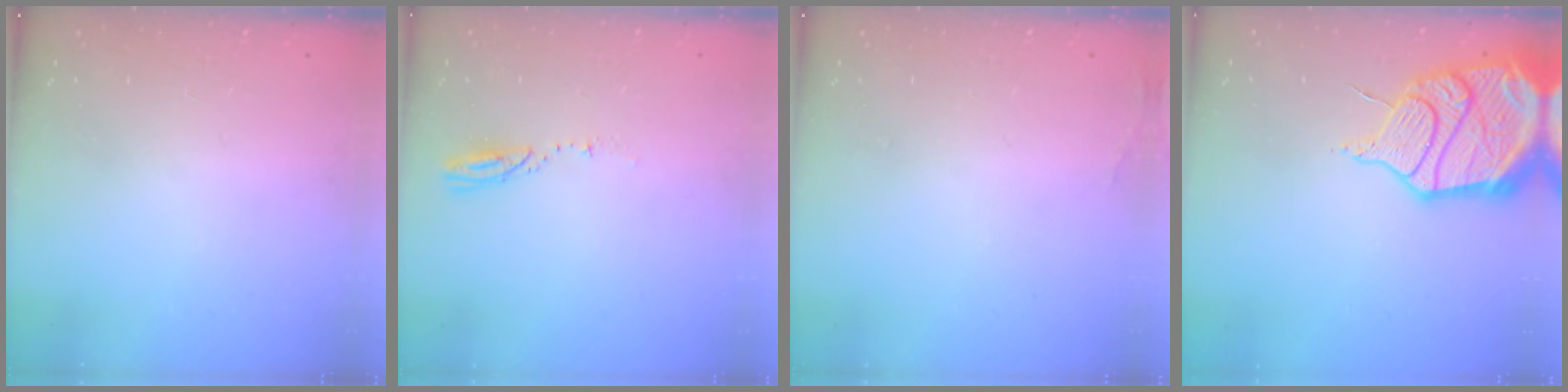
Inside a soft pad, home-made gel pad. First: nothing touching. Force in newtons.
{"total": 3.1, "press": 3.1, "slide": 0.3}
{"total": 5.8, "press": 3.3, "slide": 4.7}
{"total": 21.7, "press": 21.6, "slide": 2.4}